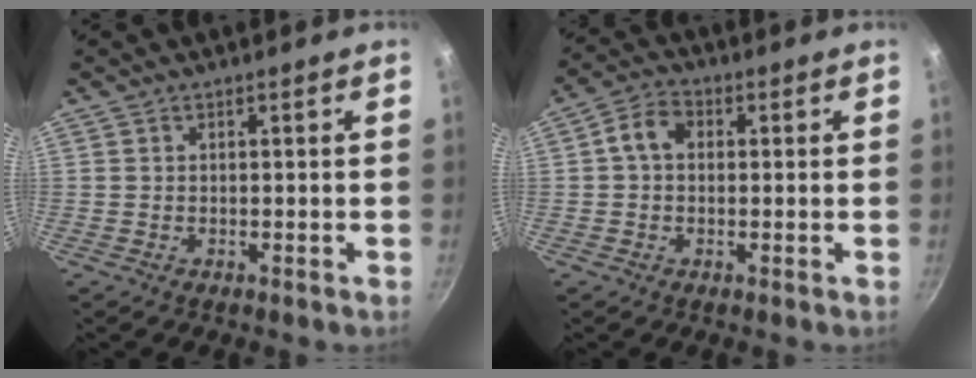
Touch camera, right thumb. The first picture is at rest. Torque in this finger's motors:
{"motor_torque": [-0.61, 1.17, 0.20, 0.03, 0.36]}